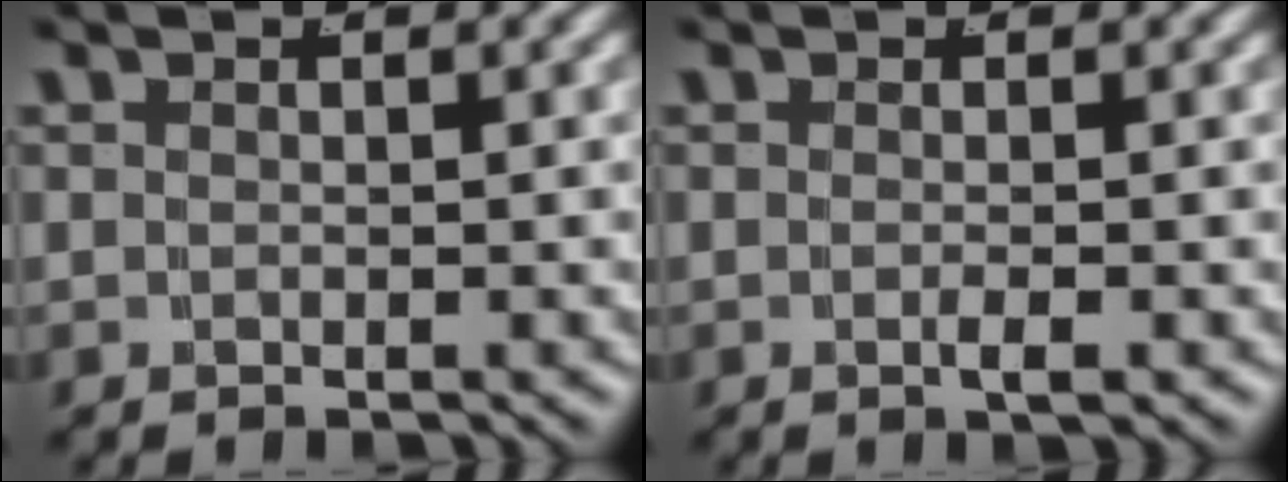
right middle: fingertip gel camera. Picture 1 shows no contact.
{"total": 1.1, "force": [-0.5, 0.1, 1.0], "torque": [-0.016, -0.002, -0.008]}